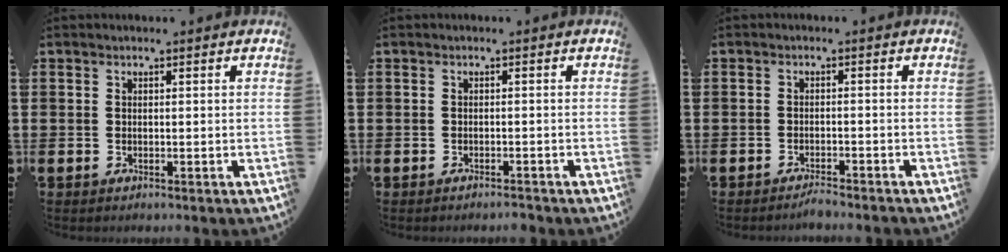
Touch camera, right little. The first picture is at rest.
{"total": 0.9, "force": [-0.9, 0.0, 0.2], "torque": [-0.006, -0.003, -0.018]}
{"total": 1.5, "force": [-1.5, -0.1, 0.3], "torque": [-0.007, 0.002, -0.030]}